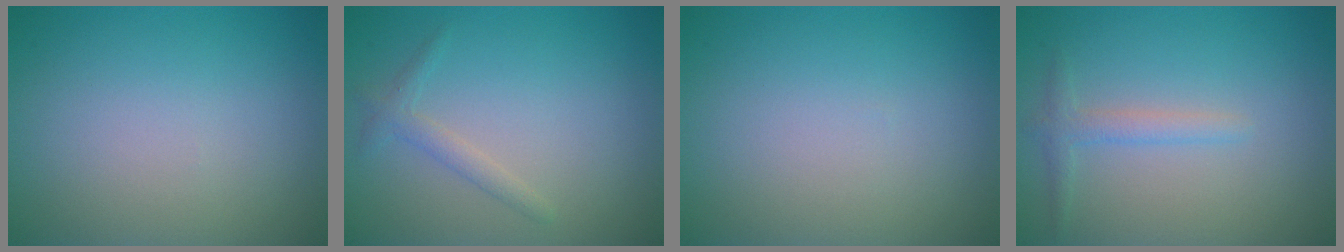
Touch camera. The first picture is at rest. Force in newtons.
{"total": 1.5, "press": 1.4, "slide": 0.1}
{"total": 0.0}
{"total": 1.6, "press": 1.6, "slide": 0.1}